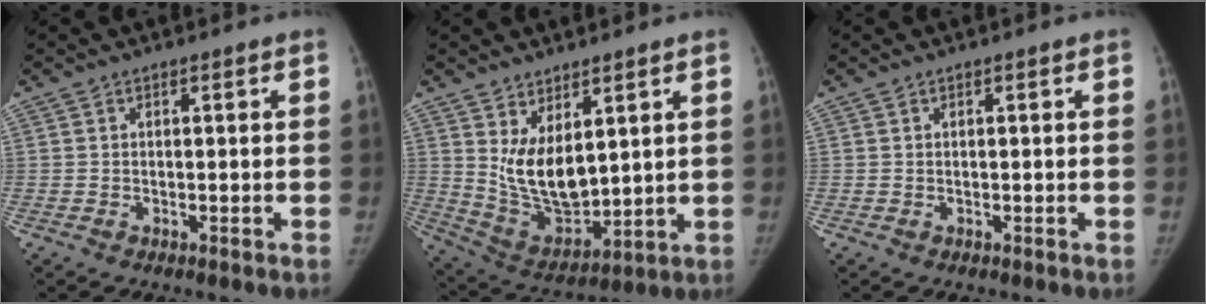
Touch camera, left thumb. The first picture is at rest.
{"total": 11.5, "force": [3.8, 6.1, 8.9], "torque": [-0.133, -0.042, 0.096]}
{"total": 0.0}